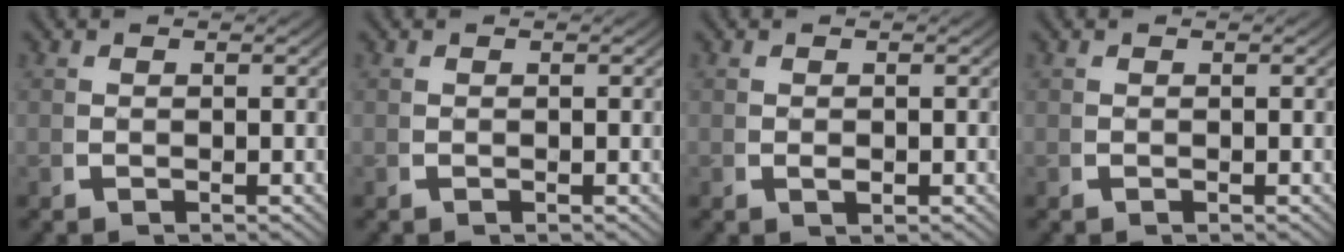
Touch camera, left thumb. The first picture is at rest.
{"total": 0.0}
{"total": 0.7, "force": [0.0, 0.5, 0.6], "torque": [-0.013, -0.003, 0.002]}
{"total": 0.0}